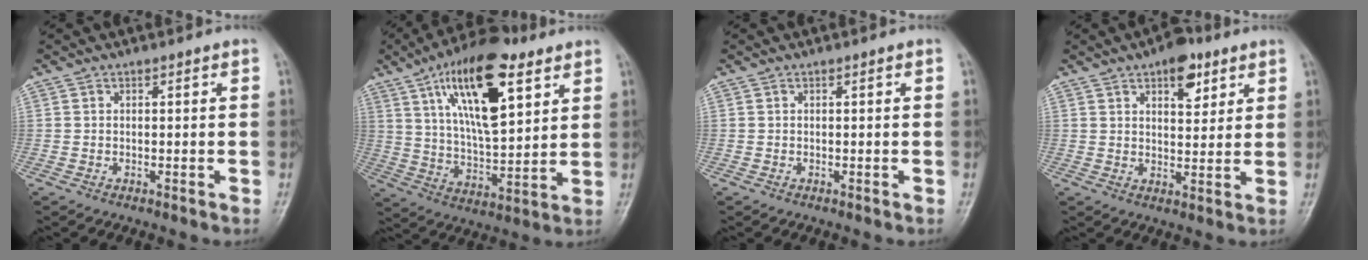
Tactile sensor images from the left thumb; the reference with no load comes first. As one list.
[{"total": 20.2, "force": [9.5, 8.0, 15.9], "torque": [-0.240, -0.031, 0.164]}, {"total": 0.0}, {"total": 5.5, "force": [3.2, 2.9, 3.5], "torque": [-0.025, -0.013, 0.042]}]